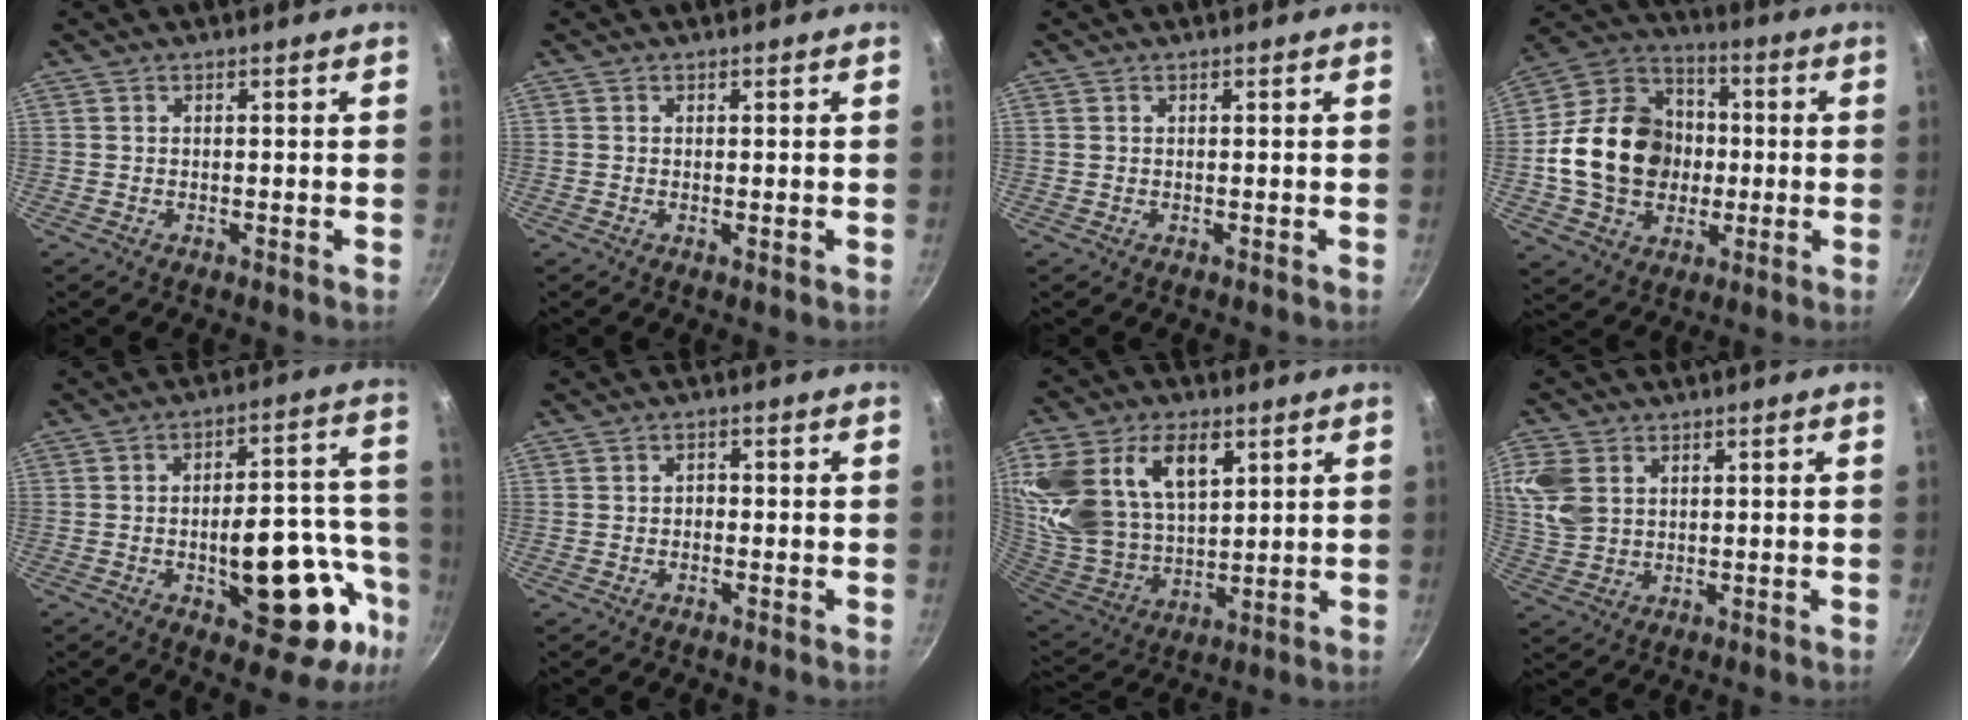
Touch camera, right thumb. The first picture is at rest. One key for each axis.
{"total": 0.0}
{"total": 0.0}
{"total": 20.0, "fx": -1.0, "fy": 16.3, "fz": 11.5, "tx": -0.174, "ty": 0.037, "tz": -0.018}
{"total": 20.6, "fx": -7.2, "fy": 9.7, "fz": 16.7, "tx": -0.157, "ty": 0.049, "tz": -0.091}
{"total": 1.2, "fx": -0.4, "fy": 1.0, "fz": 0.7, "tx": -0.010, "ty": 0.005, "tz": -0.007}
{"total": 24.9, "fx": 10.0, "fy": 15.8, "fz": 16.5, "tx": -0.337, "ty": -0.017, "tz": 0.191}
{"total": 8.6, "fx": 2.6, "fy": 6.4, "fz": 5.1, "tx": -0.098, "ty": -0.007, "tz": 0.054}